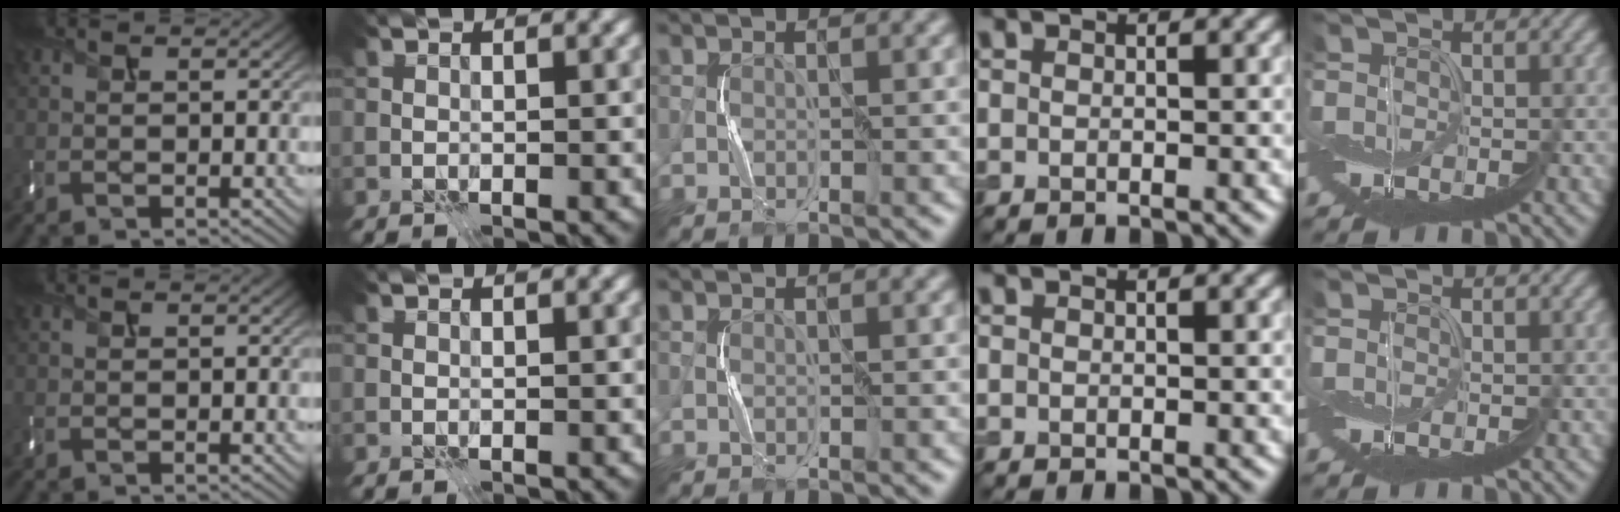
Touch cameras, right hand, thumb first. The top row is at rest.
{}